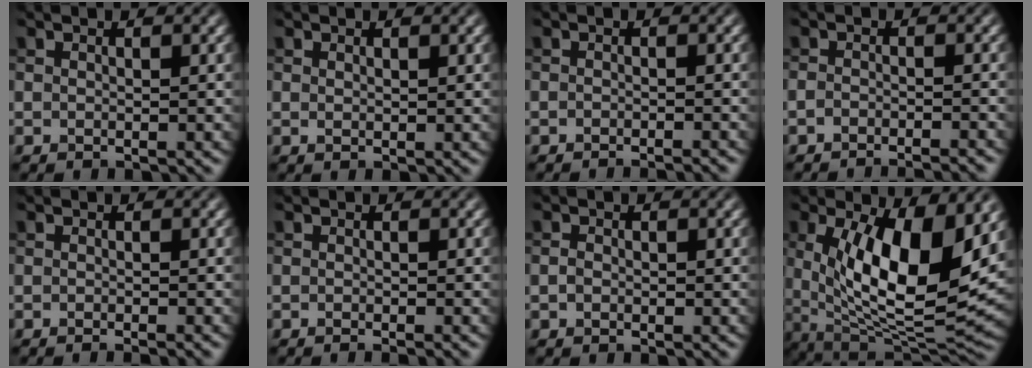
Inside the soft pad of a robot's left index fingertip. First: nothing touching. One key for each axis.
{"total": 0.5, "fx": 0.4, "fy": 0.2, "fz": 0.4, "tx": -0.005, "ty": -0.001, "tz": 0.007}
{"total": 2.0, "fx": -1.8, "fy": 0.2, "fz": 0.9, "tx": -0.004, "ty": 0.001, "tz": -0.028}
{"total": 3.3, "fx": -3.1, "fy": 0.3, "fz": 1.1, "tx": -0.016, "ty": 0.005, "tz": -0.047}
{"total": 1.3, "fx": -0.8, "fy": 0.3, "fz": 1.0, "tx": -0.002, "ty": -0.004, "tz": -0.015}
{"total": 1.1, "fx": -0.6, "fy": 0.3, "fz": 0.9, "tx": -0.003, "ty": -0.005, "tz": -0.014}
{"total": 0.8, "fx": -0.2, "fy": 0.6, "fz": 0.5, "tx": -0.011, "ty": -0.001, "tz": -0.007}
{"total": 12.1, "fx": 2.2, "fy": 4.7, "fz": 10.9, "tx": -0.166, "ty": -0.023, "tz": 0.037}